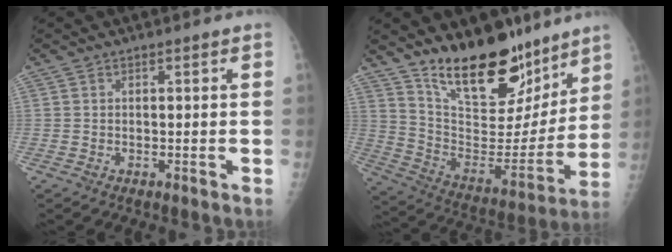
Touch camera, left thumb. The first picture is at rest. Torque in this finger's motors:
{"motor_torque": [1.59, 0.44, 1.44, -1.33, 0.26]}